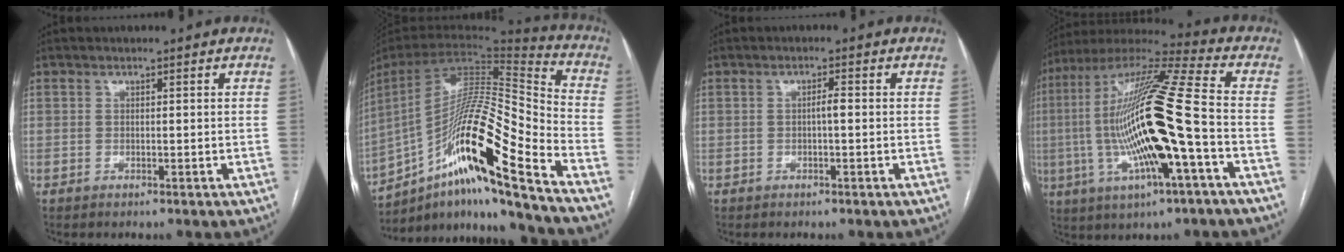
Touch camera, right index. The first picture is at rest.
{"total": 23.7, "force": [-13.6, 0.4, 19.4], "torque": [-0.337, 0.006, -0.242]}
{"total": 1.4, "force": [-0.2, 0.2, 1.4], "torque": [-0.021, 0.003, -0.003]}
{"total": 22.2, "force": [-3.4, 1.8, 21.8], "torque": [-0.452, -0.003, -0.066]}